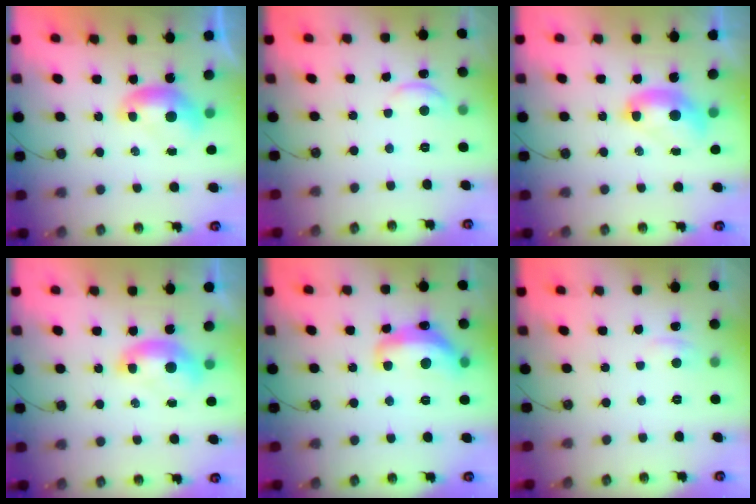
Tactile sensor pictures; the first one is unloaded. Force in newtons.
{"total": 0.5, "press": 0.4, "slide": 0.3}
{"total": 2.7, "press": 2.7, "slide": 0.1}
{"total": 1.6, "press": 1.5, "slide": 0.3}
{"total": 8.3, "press": 8.3, "slide": 0.7}
{"total": 1.5, "press": 1.3, "slide": 0.7}